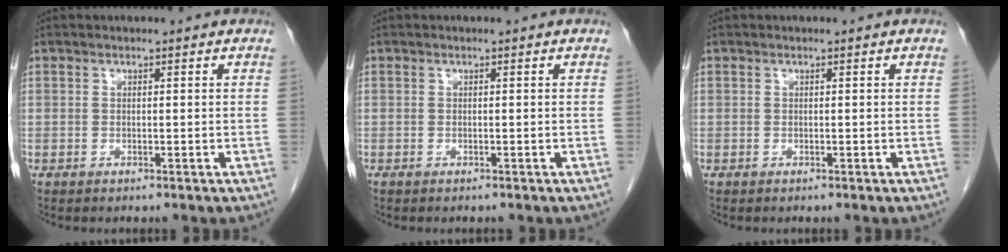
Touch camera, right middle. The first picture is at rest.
{"total": 0.6, "force": [-0.5, 0.2, 0.2], "torque": [-0.007, 0.000, -0.008]}
{"total": 0.0}